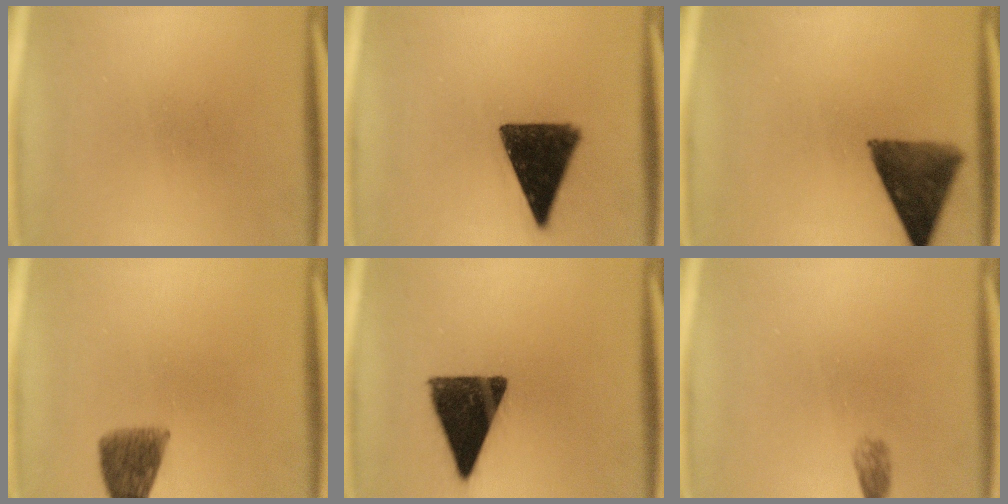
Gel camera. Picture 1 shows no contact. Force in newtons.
{"total": 14.3}
{"total": 10.5}
{"total": 6.6}
{"total": 13.7}
{"total": 1.5}